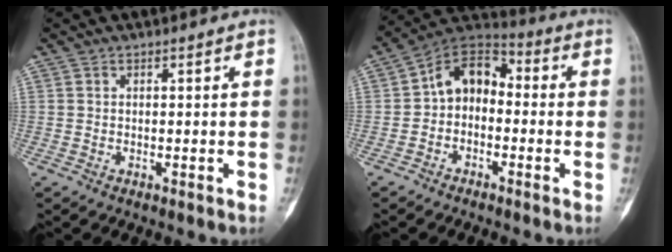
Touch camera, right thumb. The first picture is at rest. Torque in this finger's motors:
{"motor_torque": [0.63, 1.82, 0.05, -0.04, 0.20]}